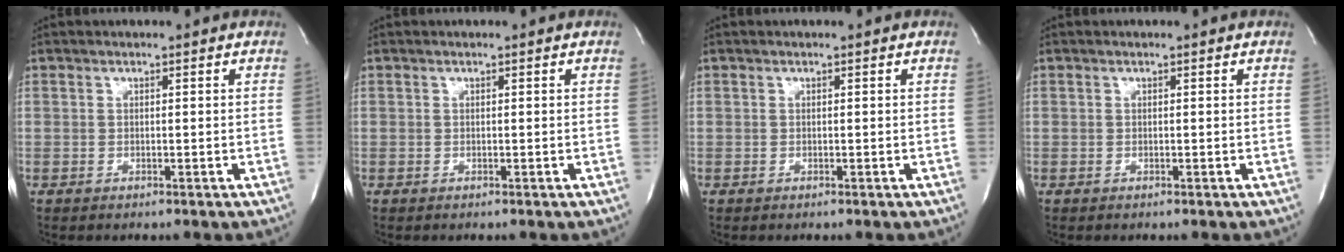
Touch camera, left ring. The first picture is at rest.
{"total": 0.0}
{"total": 0.0}
{"total": 0.0}